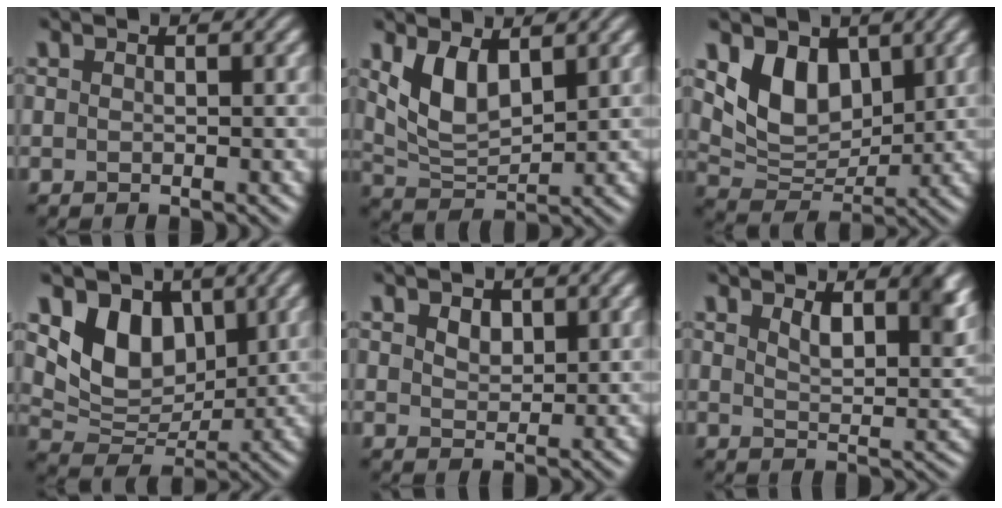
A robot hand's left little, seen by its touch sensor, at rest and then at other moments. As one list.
[{"total": 4.6, "force": [2.1, 2.3, 3.3], "torque": [-0.074, -0.007, 0.046]}, {"total": 5.6, "force": [2.5, 3.8, 3.2], "torque": [-0.062, -0.015, 0.044]}, {"total": 6.1, "force": [2.5, 4.4, 3.5], "torque": [-0.061, -0.013, 0.042]}, {"total": 1.7, "force": [1.0, 1.1, 0.9], "torque": [-0.019, 0.000, 0.020]}, {"total": 4.8, "force": [2.8, 1.9, 3.4], "torque": [-0.056, -0.008, 0.044]}]